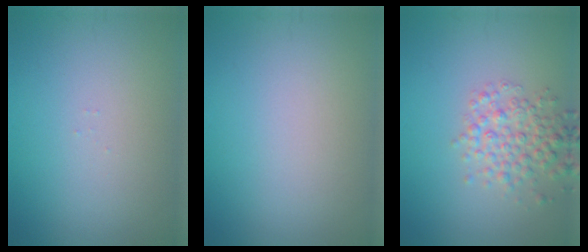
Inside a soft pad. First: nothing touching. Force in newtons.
{"total": 0.0}
{"total": 3.6, "press": 3.6, "slide": 0.1}